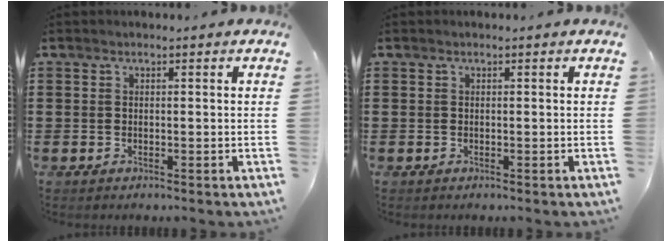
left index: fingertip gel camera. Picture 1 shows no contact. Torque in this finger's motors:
{"motor_torque": [0.00, 0.00, 0.00, 0.00]}